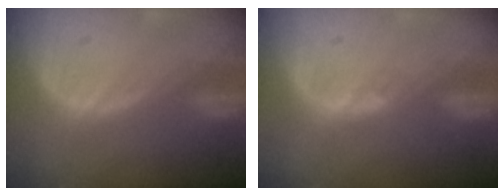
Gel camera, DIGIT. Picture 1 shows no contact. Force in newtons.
{"total": 0.7, "press": 0.6, "slide": 0.3}